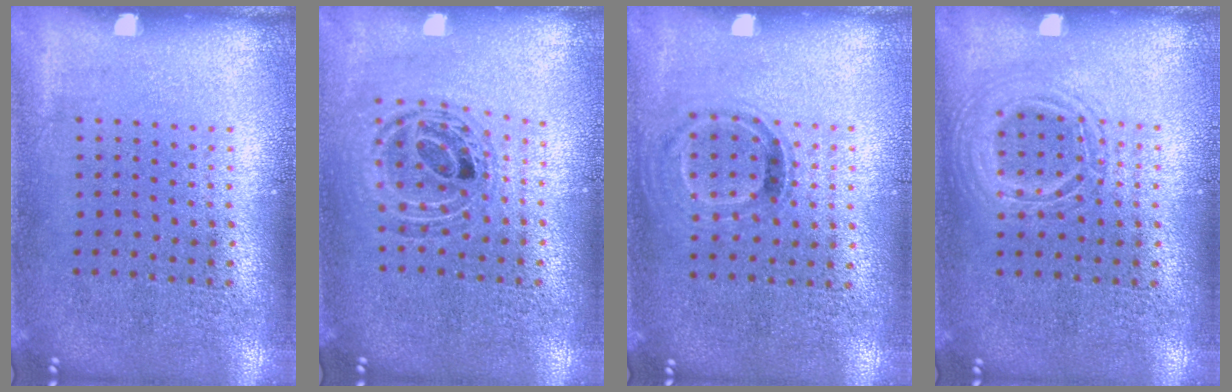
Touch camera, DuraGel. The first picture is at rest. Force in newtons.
{"total": 0.8, "press": 0.8, "slide": 0.1}
{"total": 0.8, "press": 0.7, "slide": 0.4}
{"total": 1.2, "press": 1.2, "slide": 0.1}